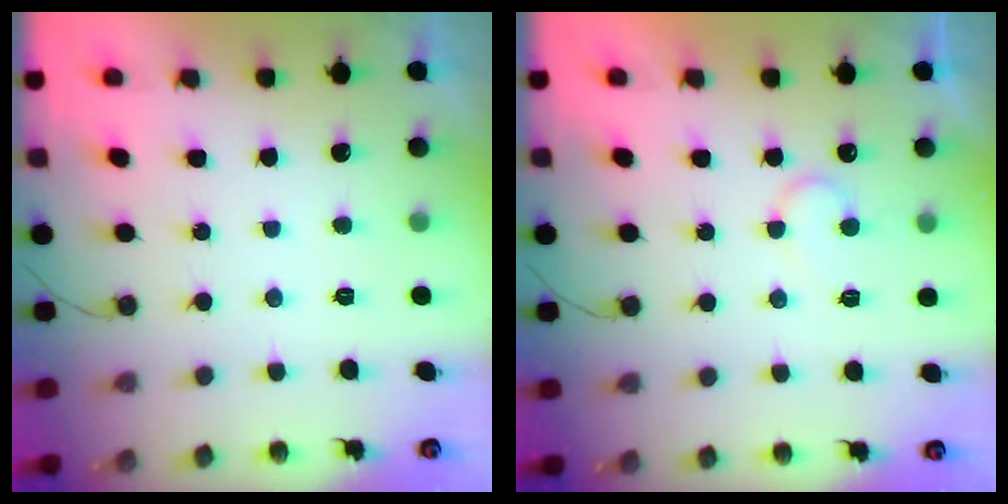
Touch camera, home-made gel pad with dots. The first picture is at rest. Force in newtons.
{"total": 5.8, "press": 5.8, "slide": 0.5}